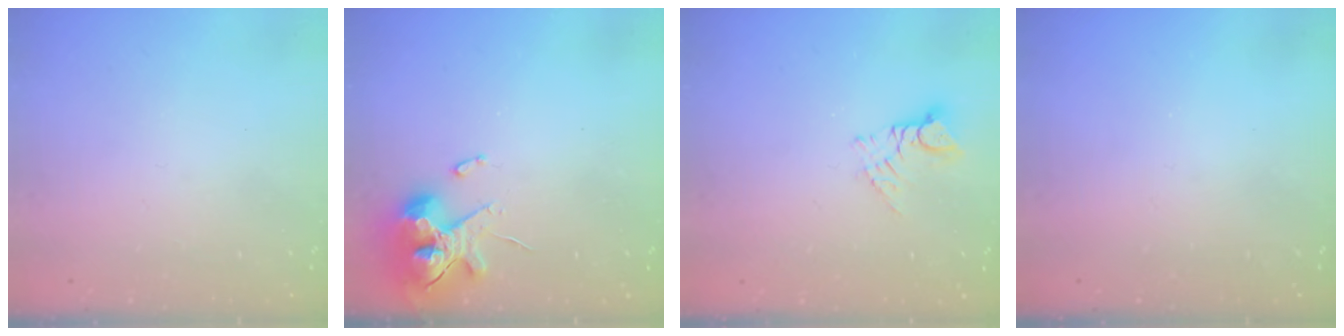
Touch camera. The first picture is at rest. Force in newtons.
{"total": 11.8, "press": 11.7, "slide": 1.8}
{"total": 6.5, "press": 6.5, "slide": 0.6}
{"total": 0.0}